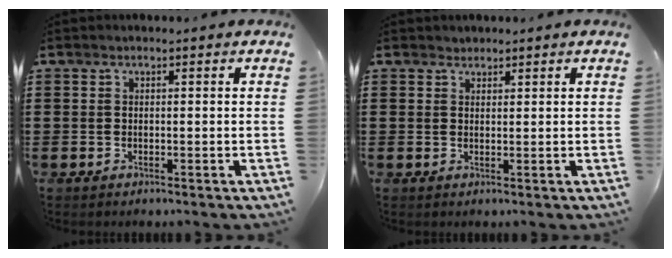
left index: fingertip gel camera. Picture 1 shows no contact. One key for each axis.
{"total": 1.1, "fx": 1.0, "fy": 0.4, "fz": -0.1, "tx": -0.001, "ty": 0.001, "tz": 0.021}